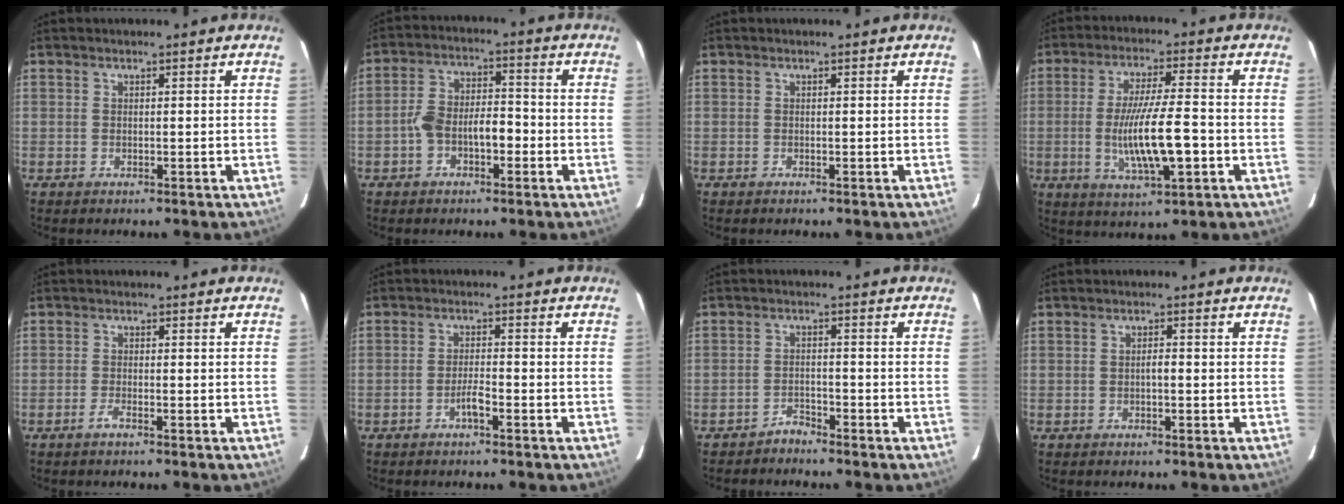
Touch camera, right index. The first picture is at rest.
{"total": 7.2, "force": [-2.1, 3.6, 5.8], "torque": [-0.117, 0.029, -0.037]}
{"total": 0.0}
{"total": 11.1, "force": [-2.1, 1.5, 10.8], "torque": [-0.201, -0.006, -0.034]}
{"total": 1.2, "force": [-1.0, -0.1, 0.8], "torque": [-0.017, 0.000, -0.020]}
{"total": 2.4, "force": [-1.4, 0.2, 1.9], "torque": [-0.035, 0.001, -0.027]}
{"total": 1.9, "force": [-1.9, 0.2, -0.1], "torque": [0.006, -0.003, -0.032]}
{"total": 1.0, "force": [-0.3, 0.2, 0.9], "torque": [-0.015, 0.003, -0.007]}